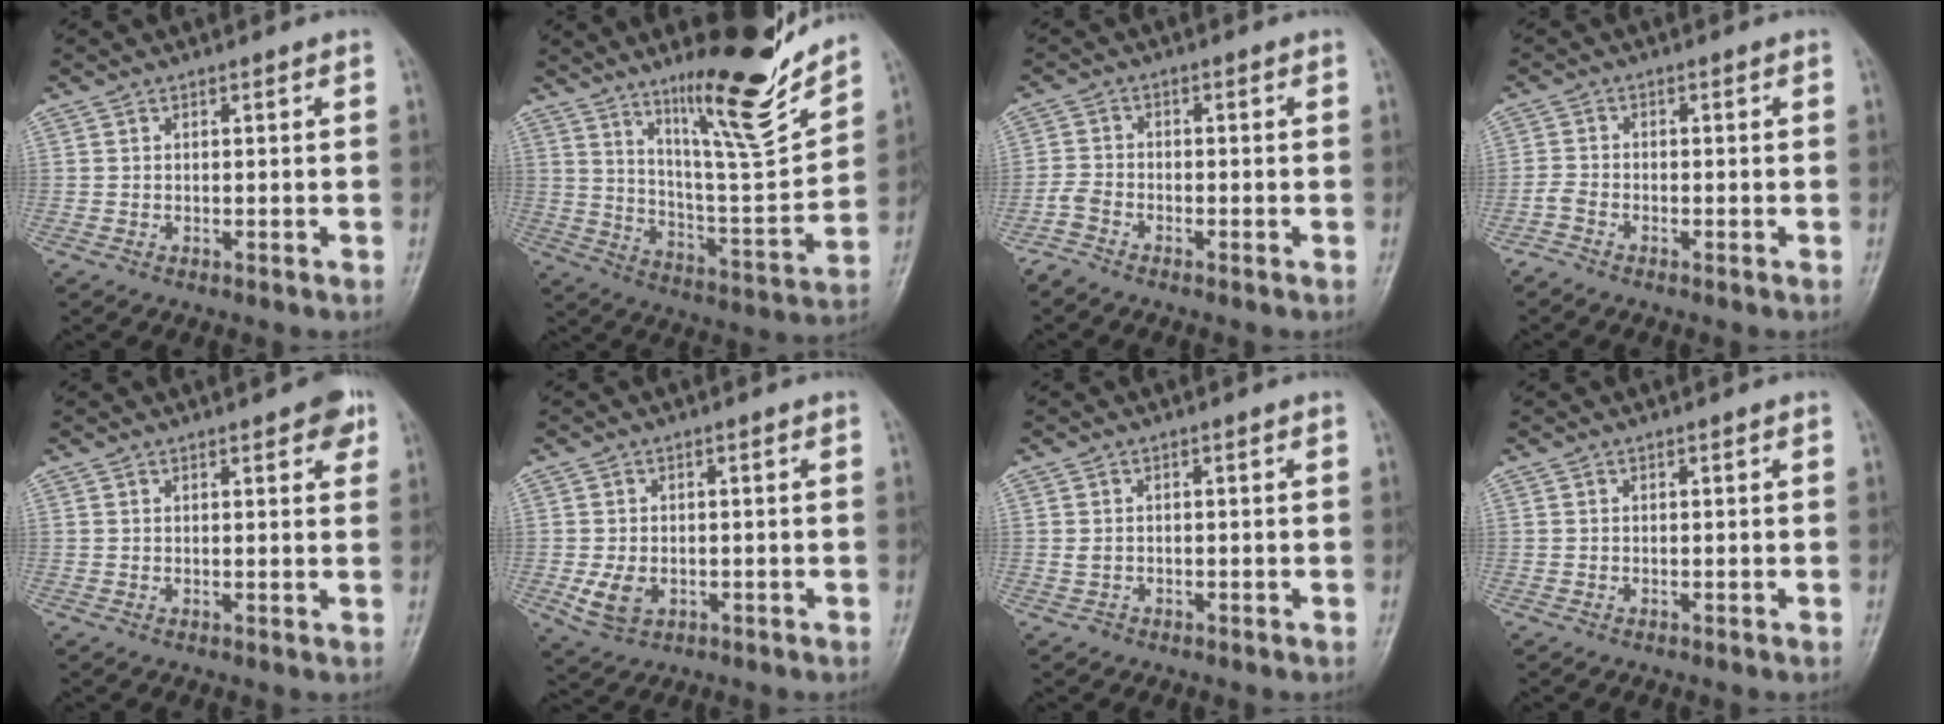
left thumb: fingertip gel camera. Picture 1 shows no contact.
{"total": 18.3, "force": [13.3, 2.8, 12.2], "torque": [-0.162, -0.097, 0.224]}
{"total": 2.8, "force": [-2.5, 1.0, 0.8], "torque": [-0.022, 0.003, -0.058]}
{"total": 1.9, "force": [-1.7, 0.7, 0.6], "torque": [-0.018, 0.005, -0.041]}
{"total": 4.6, "force": [2.5, 1.7, 3.5], "torque": [-0.029, -0.006, 0.024]}
{"total": 4.9, "force": [-1.1, 3.5, 3.2], "torque": [-0.057, -0.004, -0.013]}
{"total": 1.1, "force": [-0.3, 0.9, 0.4], "torque": [-0.009, 0.001, -0.005]}
{"total": 0.0}